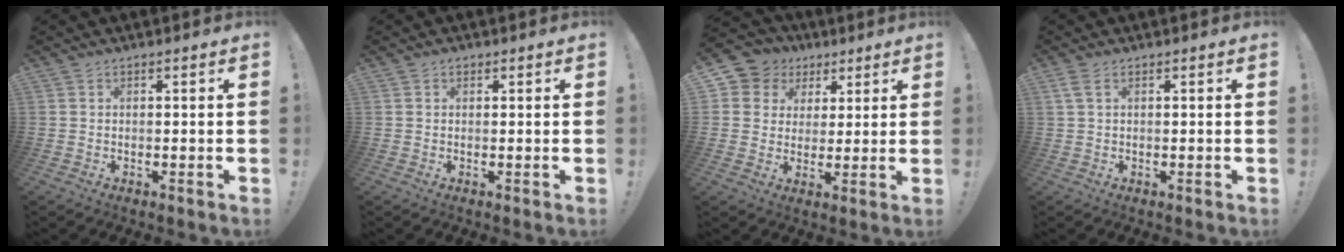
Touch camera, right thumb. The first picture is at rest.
{"total": 0.8, "force": [0.4, 0.6, 0.2], "torque": [-0.001, 0.000, 0.006]}
{"total": 8.0, "force": [2.8, 7.3, 1.7], "torque": [-0.028, -0.015, 0.061]}
{"total": 2.2, "force": [0.8, 0.7, 1.9], "torque": [-0.047, 0.006, 0.016]}